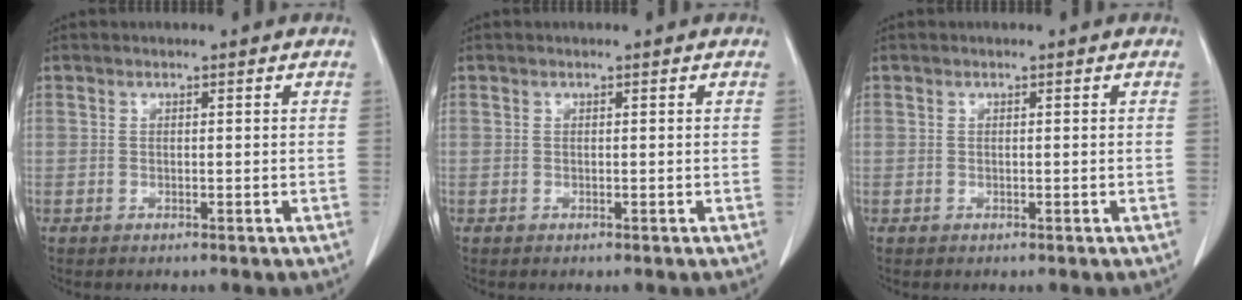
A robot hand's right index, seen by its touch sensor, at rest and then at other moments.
{"total": 0.0}
{"total": 0.0}